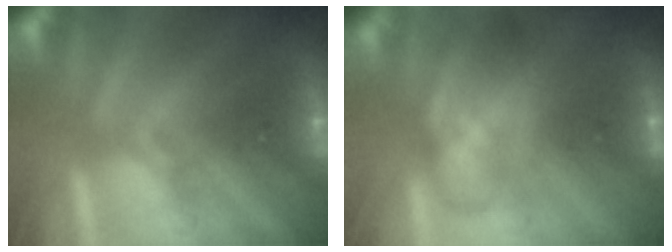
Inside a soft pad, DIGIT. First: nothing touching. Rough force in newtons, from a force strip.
{"total": 8.9}